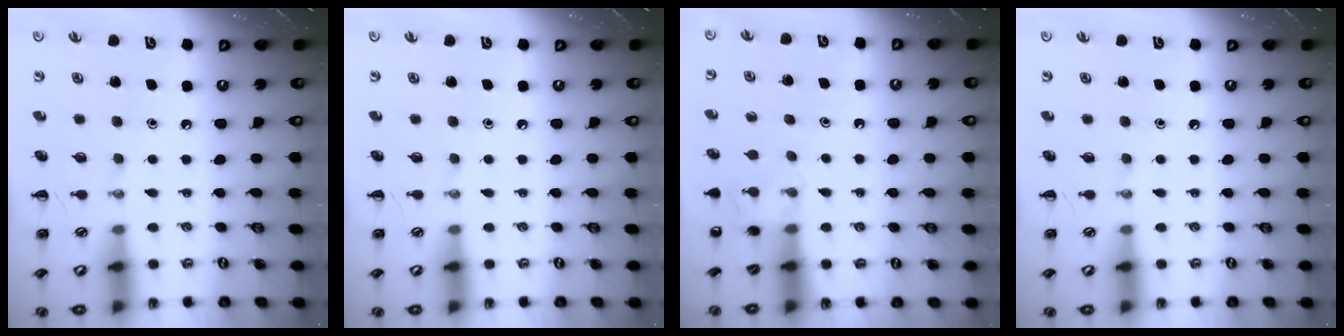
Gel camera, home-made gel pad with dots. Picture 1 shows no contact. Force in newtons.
{"total": 0.0}
{"total": 5.1, "press": 4.8, "slide": 1.6}
{"total": 0.0}